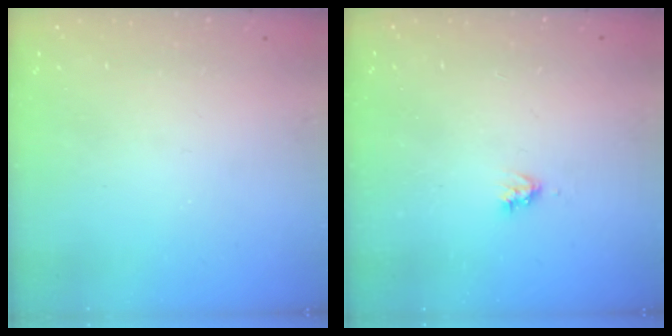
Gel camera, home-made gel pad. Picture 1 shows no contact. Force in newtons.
{"total": 2.6, "press": 2.6, "slide": 0.4}